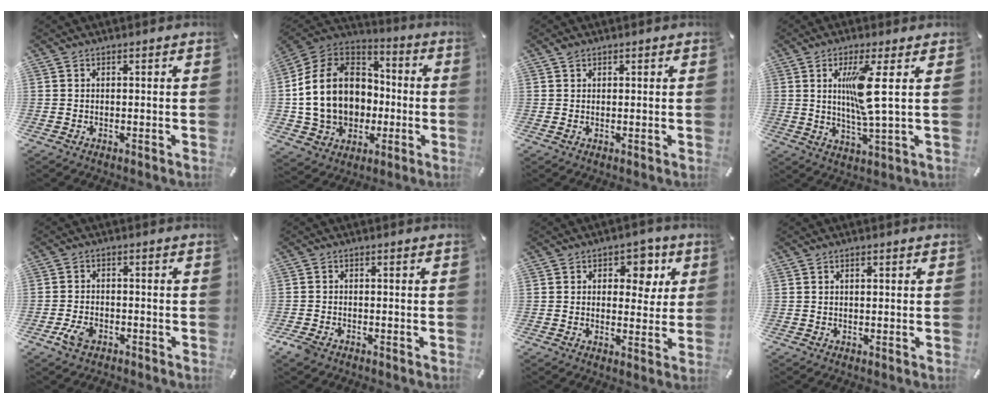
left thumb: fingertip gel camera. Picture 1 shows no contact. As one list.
[{"total": 17.8, "force": [-1.7, 15.4, 8.9], "torque": [-0.190, 0.010, -0.021]}, {"total": 1.1, "force": [0.8, 0.7, 0.4], "torque": [-0.002, -0.002, 0.012]}, {"total": 11.2, "force": [2.5, 1.3, 10.8], "torque": [-0.206, -0.012, 0.031]}, {"total": 4.2, "force": [-2.4, 2.4, 2.4], "torque": [-0.059, 0.006, -0.048]}, {"total": 2.4, "force": [-1.8, 1.3, 0.9], "torque": [-0.028, 0.003, -0.039]}, {"total": 7.6, "force": [2.9, 5.6, 4.2], "torque": [-0.034, -0.010, 0.041]}, {"total": 1.1, "force": [0.3, 0.5, 0.9], "torque": [-0.018, 0.004, 0.005]}]